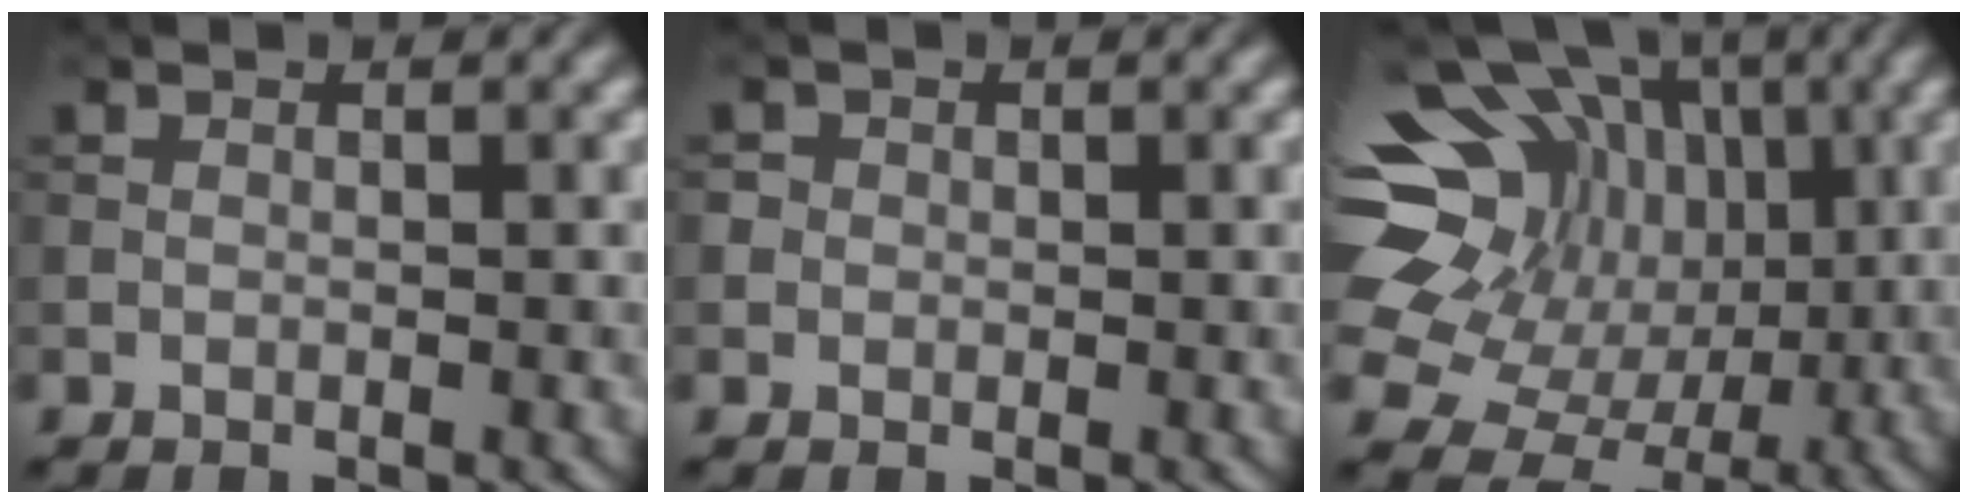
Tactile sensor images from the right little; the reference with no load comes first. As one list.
[{"total": 0.8, "force": [0.1, 0.8, 0.1], "torque": [0.006, -0.002, -0.001]}, {"total": 17.4, "force": [4.3, 14.4, 8.7], "torque": [-0.208, 0.045, 0.060]}]